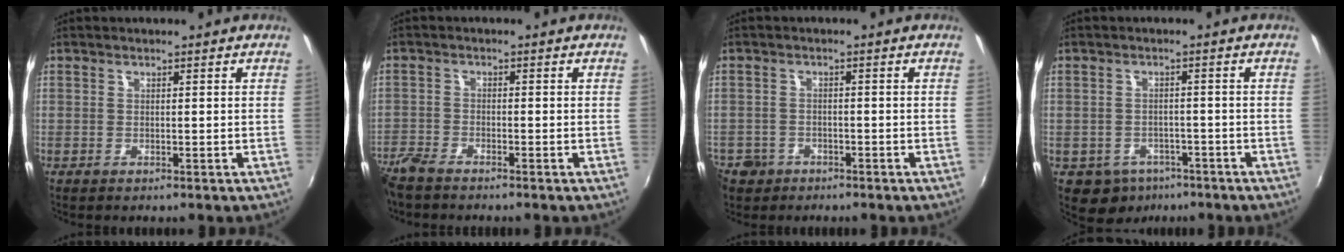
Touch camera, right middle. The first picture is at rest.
{"total": 6.1, "force": [-5.3, 1.4, 2.5], "torque": [-0.070, -0.022, -0.107]}
{"total": 6.6, "force": [-3.5, 5.3, 1.9], "torque": [-0.067, 0.000, -0.057]}
{"total": 6.0, "force": [-3.8, 4.4, 1.5], "torque": [-0.043, 0.000, -0.047]}